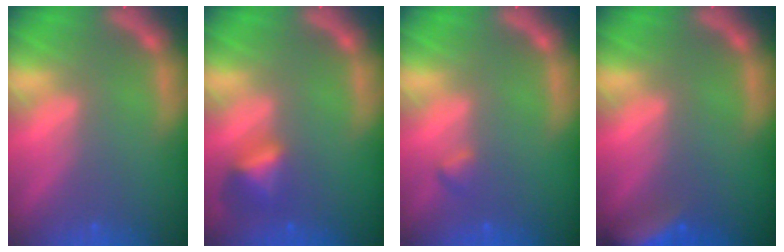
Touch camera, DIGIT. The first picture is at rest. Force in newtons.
{"total": 2.9}
{"total": 0.9}
{"total": 6.0}